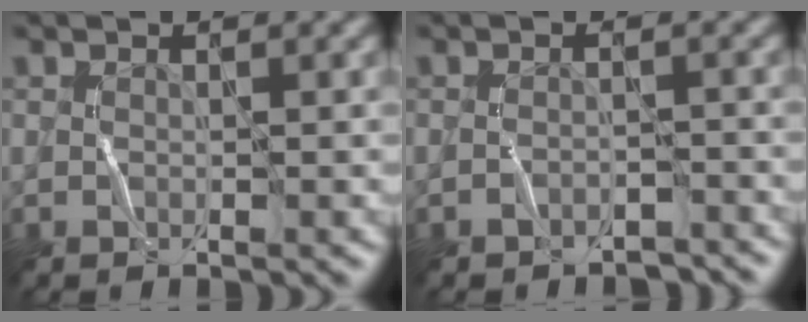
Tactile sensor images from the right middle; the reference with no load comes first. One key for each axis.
{"total": 1.9, "fx": -1.9, "fy": 0.3, "fz": 0.0, "tx": 0.004, "ty": 0.008, "tz": -0.025}